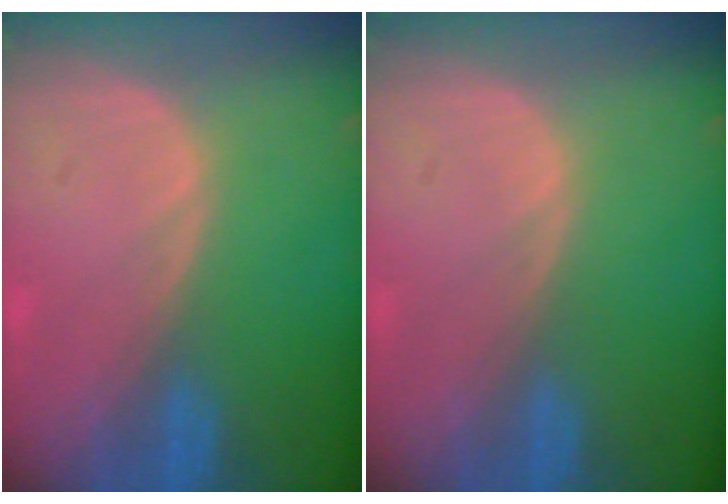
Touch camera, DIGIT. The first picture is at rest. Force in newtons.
{"total": 0.0}